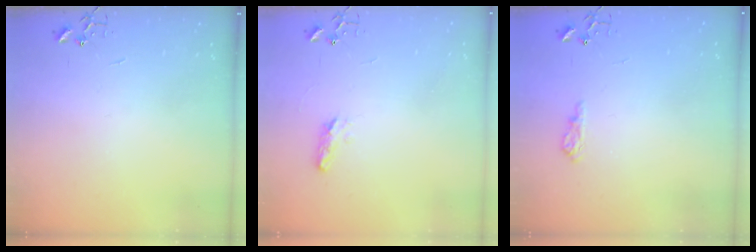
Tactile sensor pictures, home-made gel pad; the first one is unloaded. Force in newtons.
{"total": 6.5, "press": 6.4, "slide": 0.7}
{"total": 8.1, "press": 8.1, "slide": 1.0}